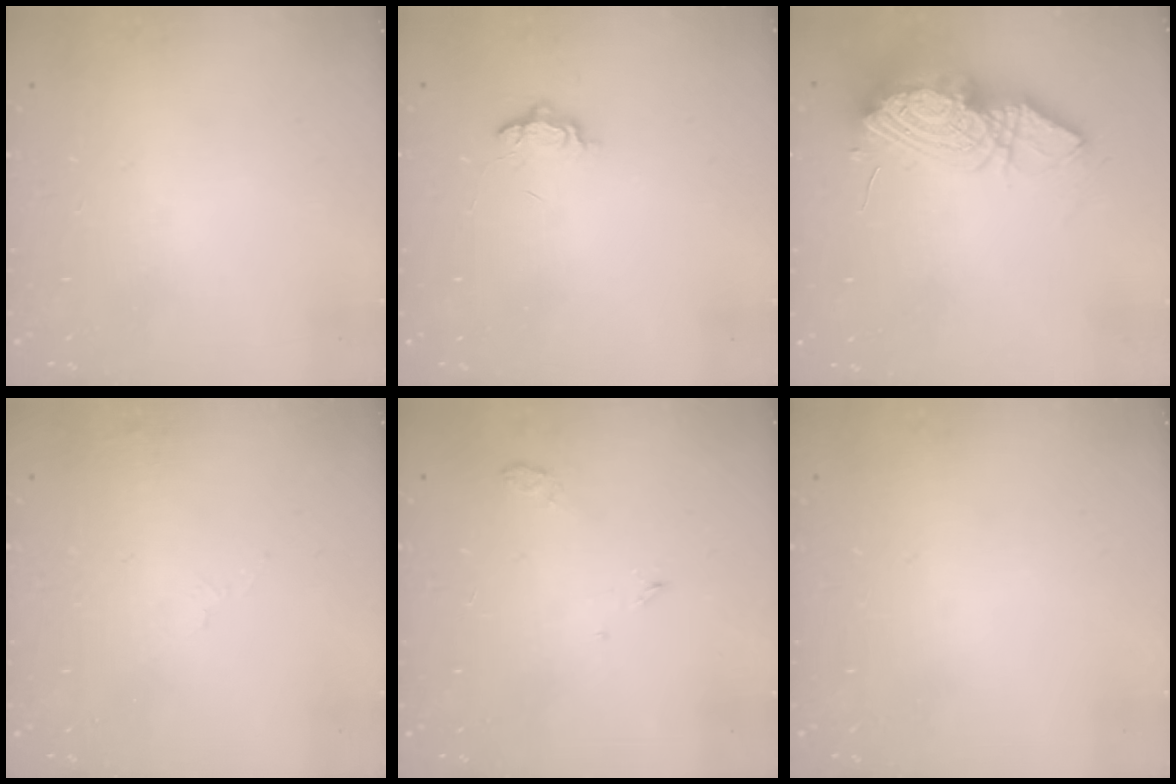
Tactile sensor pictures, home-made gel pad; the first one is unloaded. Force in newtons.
{"total": 3.7, "press": 3.7, "slide": 0.5}
{"total": 14.4, "press": 14.3, "slide": 1.4}
{"total": 4.1, "press": 3.2, "slide": 2.6}
{"total": 3.0, "press": 2.9, "slide": 0.6}
{"total": 0.0}